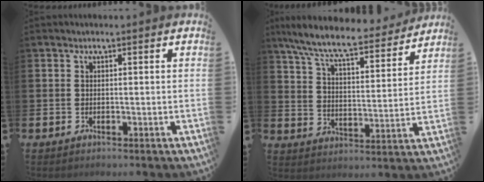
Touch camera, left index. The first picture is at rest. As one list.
[{"total": 9.3, "force": [8.3, 1.3, 4.0], "torque": [-0.112, -0.048, 0.143]}]